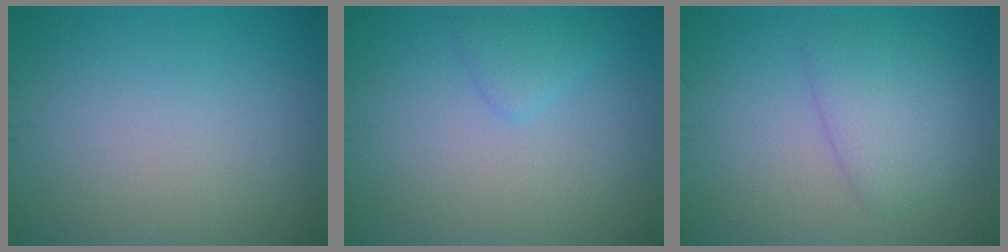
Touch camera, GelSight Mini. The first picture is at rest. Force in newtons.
{"total": 1.5, "press": 1.5, "slide": 0.1}
{"total": 3.4, "press": 3.4, "slide": 0.3}